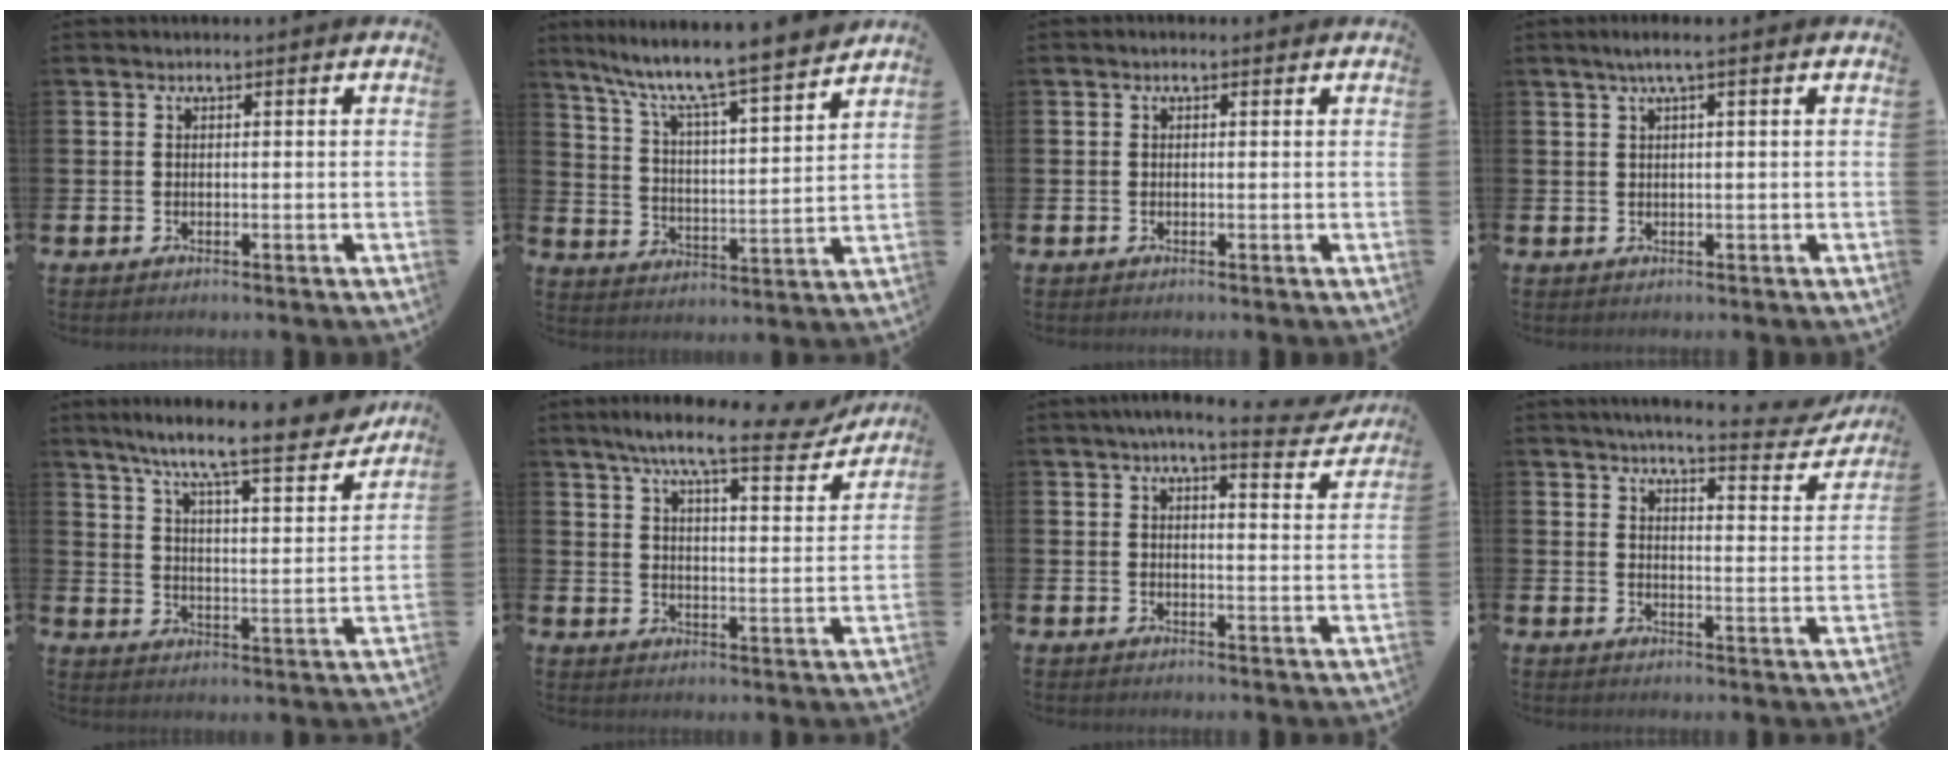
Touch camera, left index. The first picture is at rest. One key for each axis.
{"total": 9.1, "fx": 8.3, "fy": 0.1, "fz": 3.6, "tx": -0.102, "ty": -0.065, "tz": 0.137}
{"total": 0.0}
{"total": 2.2, "fx": 1.2, "fy": 0.0, "fz": 1.8, "tx": -0.040, "ty": 0.004, "tz": 0.022}
{"total": 9.7, "fx": 8.5, "fy": 0.5, "fz": 4.7, "tx": -0.105, "ty": -0.063, "tz": 0.137}
{"total": 9.2, "fx": 7.7, "fy": 1.1, "fz": 4.9, "tx": -0.096, "ty": -0.041, "tz": 0.128}
{"total": 5.1, "fx": 4.6, "fy": 0.4, "fz": 2.3, "tx": -0.040, "ty": -0.022, "tz": 0.075}
{"total": 5.1, "fx": 4.8, "fy": 0.3, "fz": 1.9, "tx": -0.036, "ty": -0.035, "tz": 0.075}